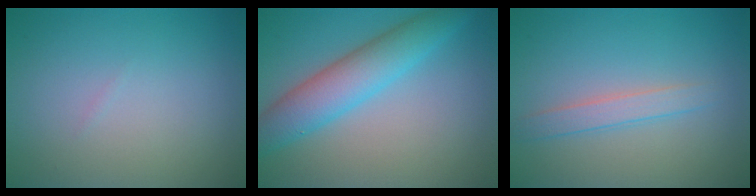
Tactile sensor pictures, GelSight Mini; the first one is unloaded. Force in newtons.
{"total": 5.6, "press": 5.6, "slide": 0.2}
{"total": 1.9, "press": 1.9, "slide": 0.1}